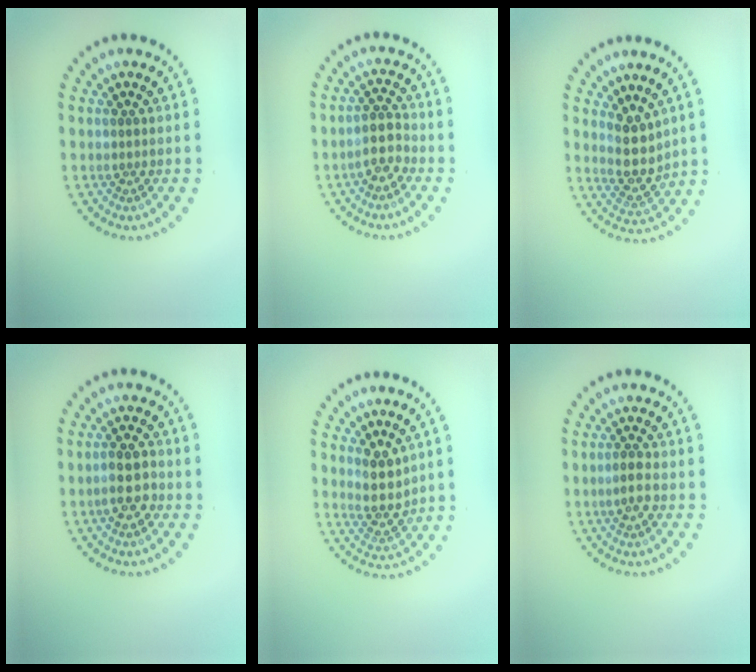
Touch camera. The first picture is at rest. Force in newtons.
{"total": 2.5, "press": 2.2, "slide": 1.2}
{"total": 3.4, "press": 2.8, "slide": 2.0}
{"total": 2.9, "press": 2.8, "slide": 0.7}
{"total": 2.8, "press": 2.4, "slide": 1.5}
{"total": 1.8, "press": 1.7, "slide": 0.6}